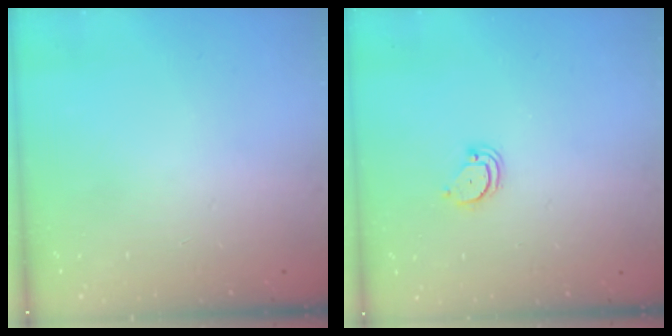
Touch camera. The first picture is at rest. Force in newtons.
{"total": 2.1, "press": 2.1, "slide": 0.2}